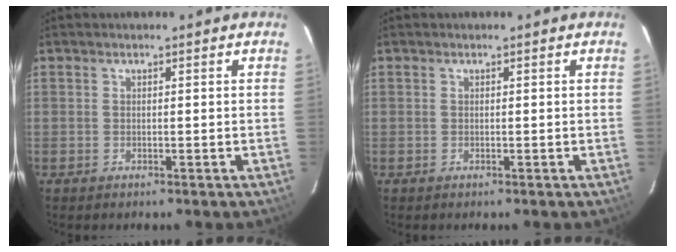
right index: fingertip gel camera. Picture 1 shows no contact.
{"total": 0.0}